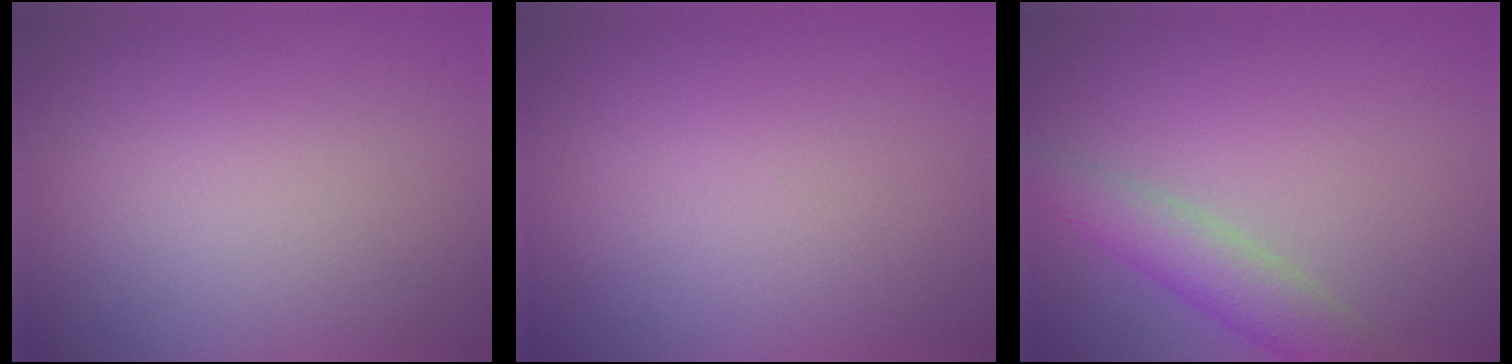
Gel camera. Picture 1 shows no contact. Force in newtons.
{"total": 0.0}
{"total": 3.9, "press": 3.9, "slide": 0.1}